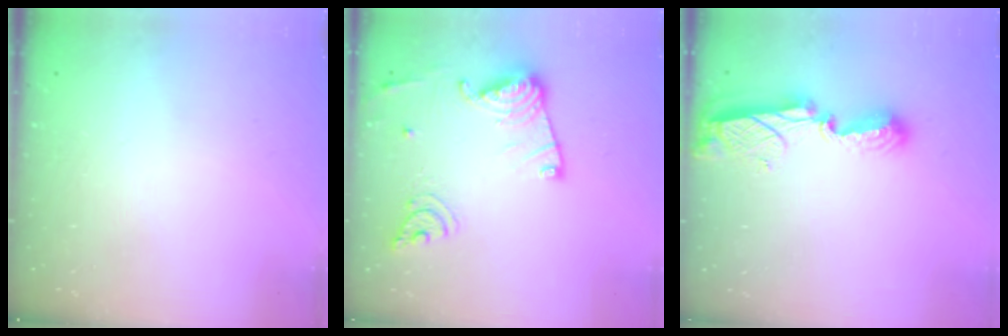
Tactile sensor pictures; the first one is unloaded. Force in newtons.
{"total": 15.7, "press": 15.6, "slide": 1.6}
{"total": 8.5, "press": 8.4, "slide": 1.2}